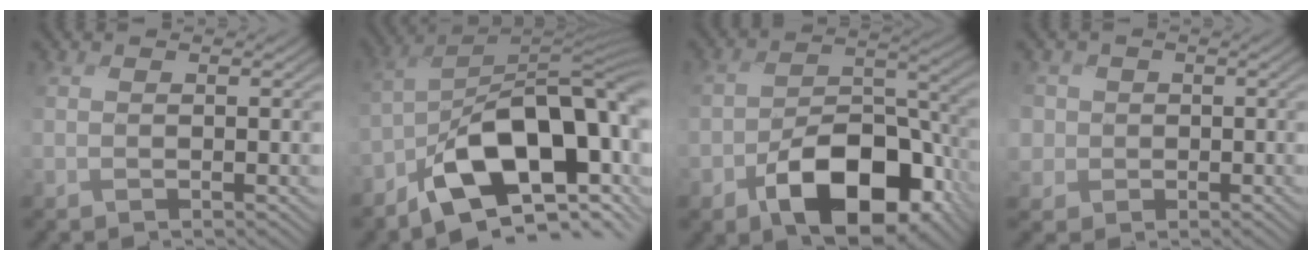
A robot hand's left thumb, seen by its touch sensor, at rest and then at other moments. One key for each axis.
{"total": 14.8, "fx": -7.0, "fy": 7.8, "fz": 10.4, "tx": -0.140, "ty": 0.000, "tz": -0.150}
{"total": 13.0, "fx": -6.8, "fy": 7.4, "fz": 8.2, "tx": -0.131, "ty": -0.027, "tz": -0.116}
{"total": 3.5, "fx": -0.6, "fy": 3.4, "fz": -0.1, "tx": -0.006, "ty": -0.011, "tz": -0.030}